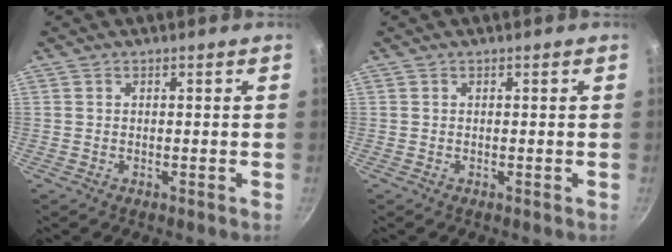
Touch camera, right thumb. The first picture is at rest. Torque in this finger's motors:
{"motor_torque": [0.00, 0.00, 0.00, 0.00, 0.00]}